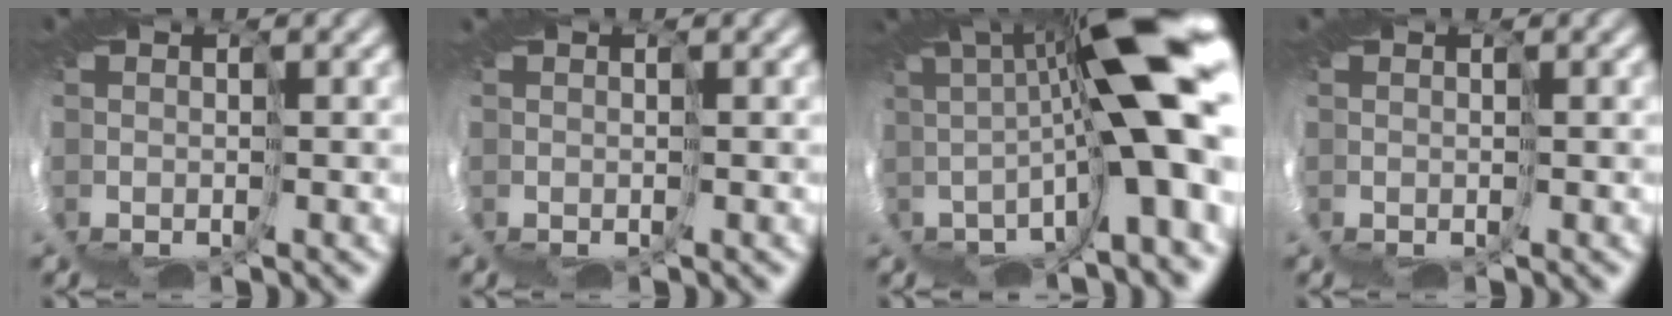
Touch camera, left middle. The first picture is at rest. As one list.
[{"total": 0.9, "force": [0.2, -0.6, -0.6], "torque": [0.022, 0.001, 0.001]}, {"total": 12.8, "force": [1.2, 1.6, 12.6], "torque": [-0.198, 0.016, 0.019]}, {"total": 0.0}]